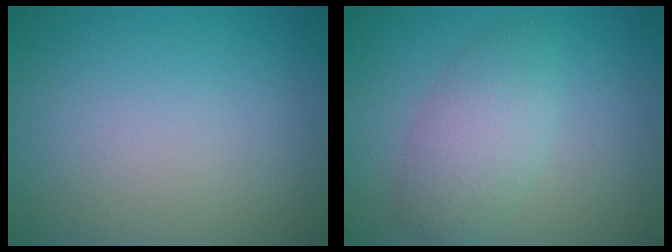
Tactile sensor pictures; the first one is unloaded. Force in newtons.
{"total": 3.7, "press": 3.7, "slide": 0.3}